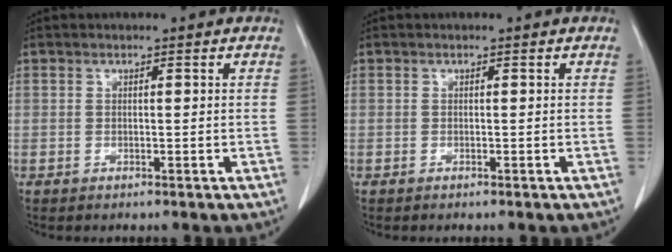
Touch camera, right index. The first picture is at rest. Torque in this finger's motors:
{"motor_torque": [-0.02, 0.02, -0.01, 0.02]}